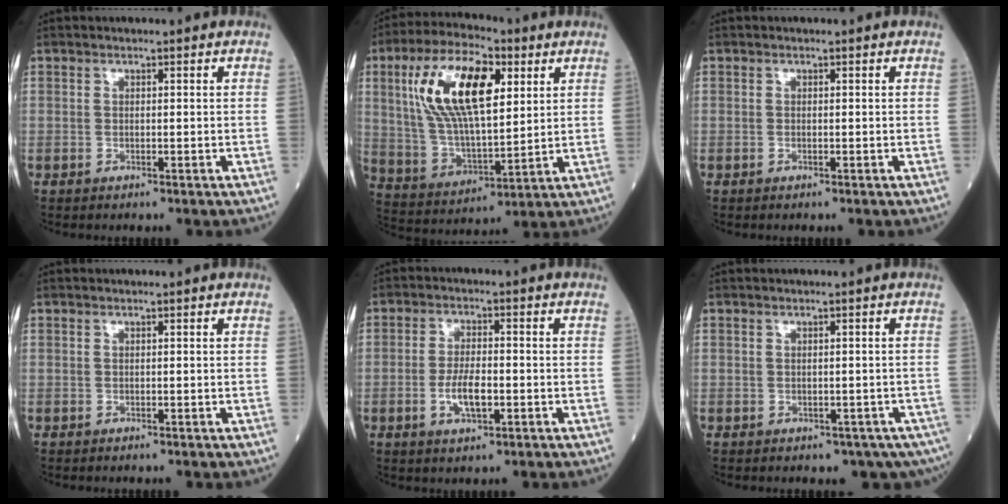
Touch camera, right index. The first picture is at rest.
{"total": 17.5, "force": [5.9, 6.4, 15.2], "torque": [-0.307, 0.019, 0.109]}
{"total": 0.0}
{"total": 0.0}
{"total": 5.4, "force": [-1.5, 1.8, 4.8], "torque": [-0.095, 0.000, -0.024]}
{"total": 4.4, "force": [-2.6, 2.8, 2.0], "torque": [-0.010, 0.003, -0.029]}